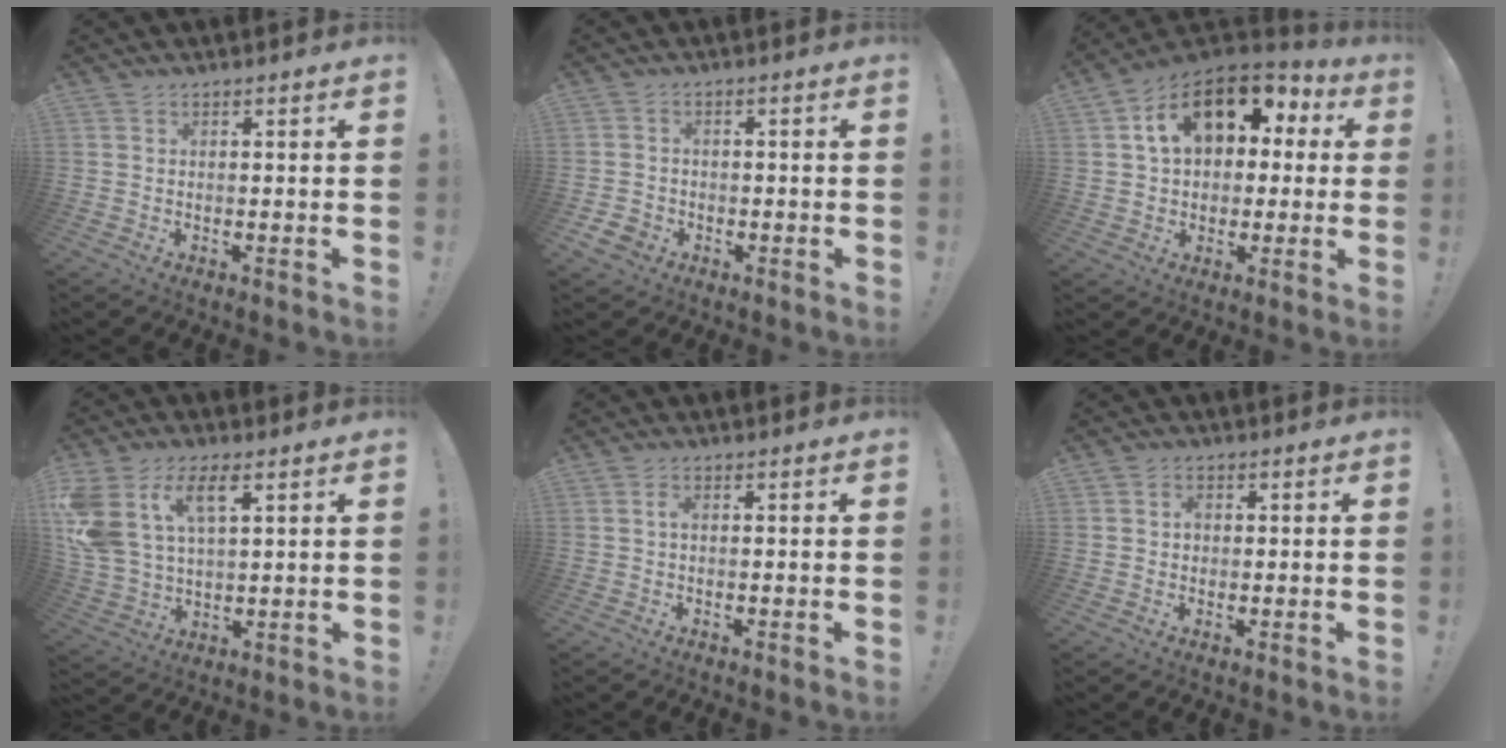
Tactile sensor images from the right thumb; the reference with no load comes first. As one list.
[{"total": 3.9, "force": [-1.9, 3.1, 1.6], "torque": [-0.028, 0.001, -0.036]}, {"total": 17.8, "force": [6.6, 11.5, 11.8], "torque": [-0.181, -0.010, 0.118]}, {"total": 12.6, "force": [5.9, 7.3, 8.5], "torque": [-0.188, -0.018, 0.108]}, {"total": 1.1, "force": [-0.1, 0.5, 1.0], "torque": [-0.019, 0.005, -0.004]}, {"total": 1.8, "force": [-0.2, 1.6, 0.8], "torque": [-0.008, 0.003, -0.007]}]